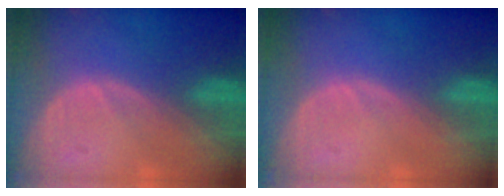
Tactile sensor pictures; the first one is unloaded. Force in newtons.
{"total": 0.0}